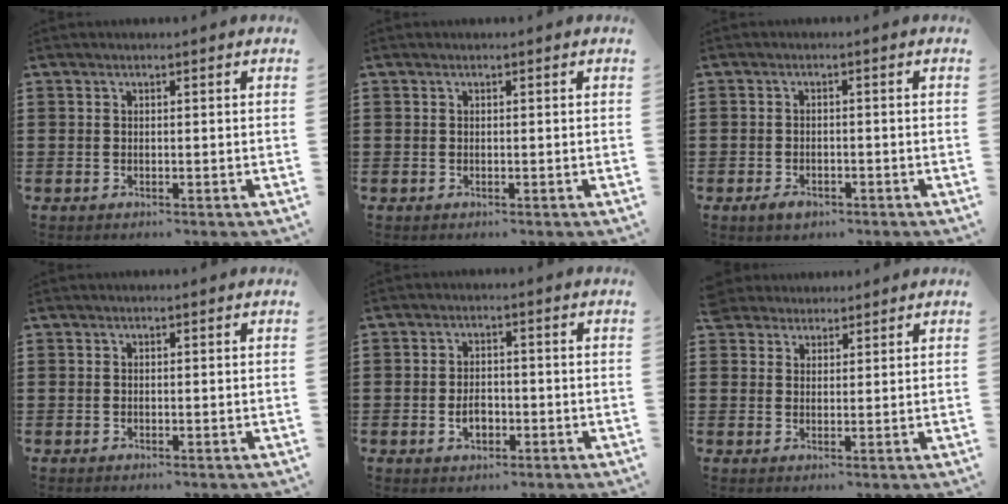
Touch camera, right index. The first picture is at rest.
{"total": 0.0}
{"total": 1.7, "force": [-1.2, 0.9, 0.8], "torque": [-0.018, 0.001, -0.024]}
{"total": 0.0}
{"total": 3.1, "force": [-1.0, 2.0, 2.3], "torque": [-0.036, 0.000, -0.021]}
{"total": 2.8, "force": [2.5, 1.3, -0.2], "torque": [-0.005, 0.007, 0.051]}